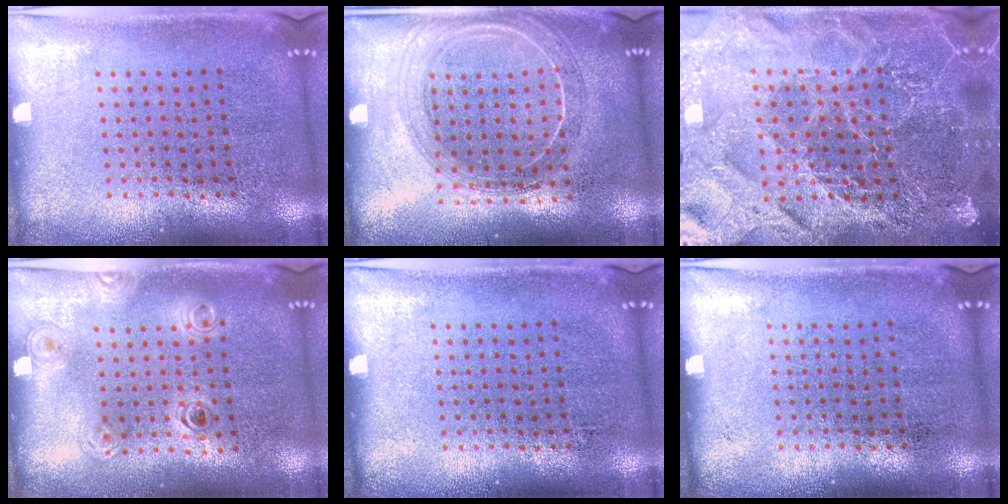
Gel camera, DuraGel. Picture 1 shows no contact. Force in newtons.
{"total": 1.7, "press": 1.6, "slide": 0.6}
{"total": 5.6, "press": 5.0, "slide": 2.5}
{"total": 1.2, "press": 1.1, "slide": 0.5}
{"total": 0.0}
{"total": 0.0}